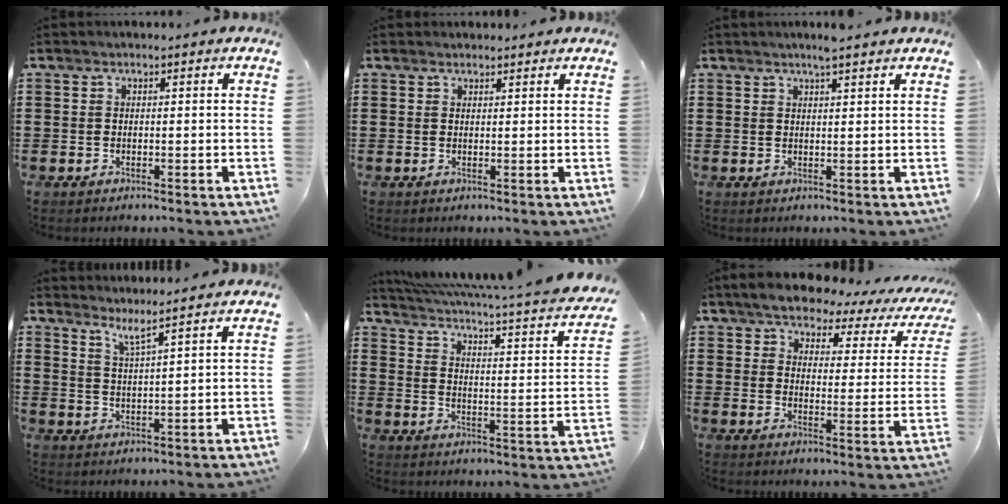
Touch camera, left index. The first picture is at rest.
{"total": 1.2, "force": [1.1, 0.4, 0.0], "torque": [0.005, 0.000, 0.020]}
{"total": 2.8, "force": [2.3, -0.1, 1.6], "torque": [-0.035, 0.000, 0.042]}
{"total": 3.9, "force": [3.4, -0.7, 1.8], "torque": [-0.048, -0.014, 0.059]}
{"total": 3.2, "force": [2.2, -0.2, 2.3], "torque": [-0.059, -0.035, 0.027]}
{"total": 5.2, "force": [4.7, 1.2, 1.9], "torque": [-0.066, -0.022, 0.078]}